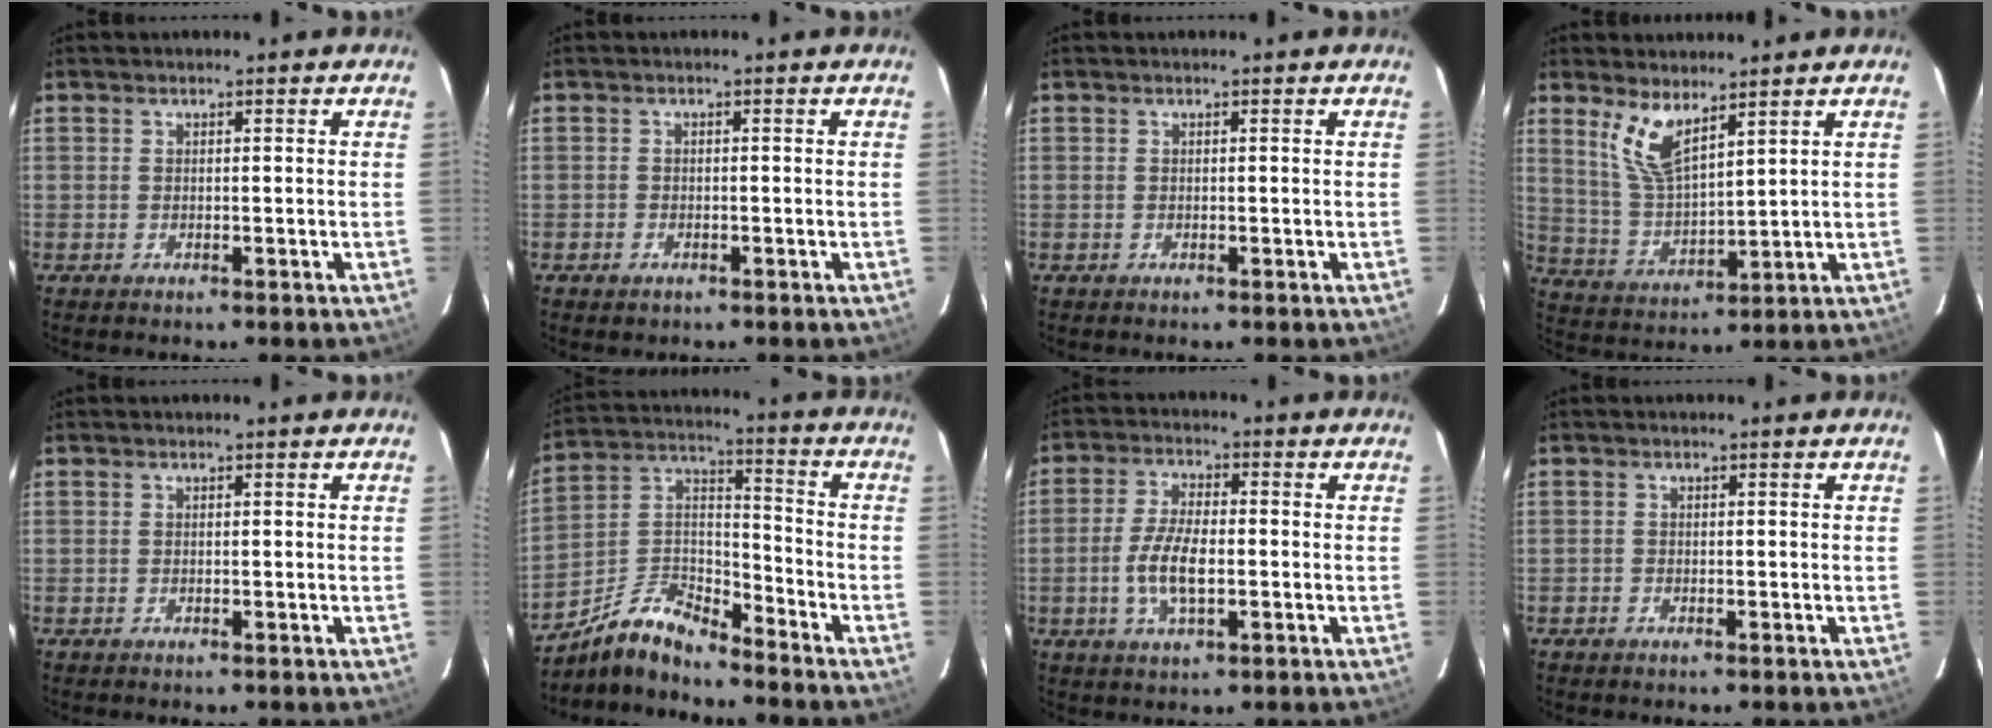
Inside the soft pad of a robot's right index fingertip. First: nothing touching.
{"total": 1.4, "force": [-0.9, 1.0, 0.4], "torque": [-0.008, 0.000, -0.013]}
{"total": 0.0}
{"total": 8.4, "force": [5.4, 2.6, 5.8], "torque": [-0.117, -0.006, 0.120]}
{"total": 0.0}
{"total": 7.3, "force": [-6.5, 2.0, 2.6], "torque": [-0.066, 0.033, -0.135]}
{"total": 7.9, "force": [-1.6, 3.2, 7.1], "torque": [-0.144, -0.001, -0.031]}
{"total": 0.6, "force": [-0.5, 0.3, 0.1], "torque": [-0.003, 0.000, -0.011]}